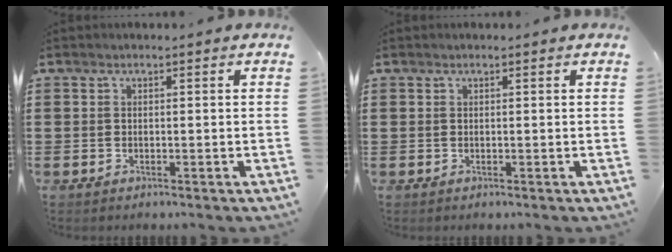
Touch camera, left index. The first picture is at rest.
{"total": 0.0}